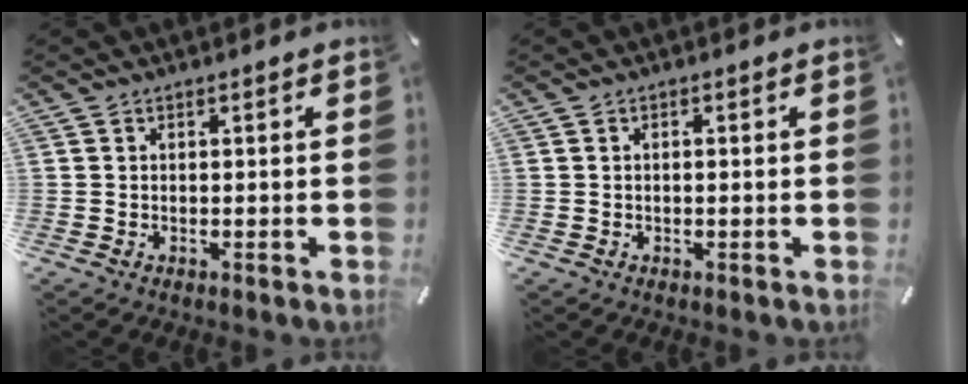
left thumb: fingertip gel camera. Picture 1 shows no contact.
{"total": 0.6, "force": [-0.2, 0.3, 0.6], "torque": [-0.010, -0.001, -0.004]}